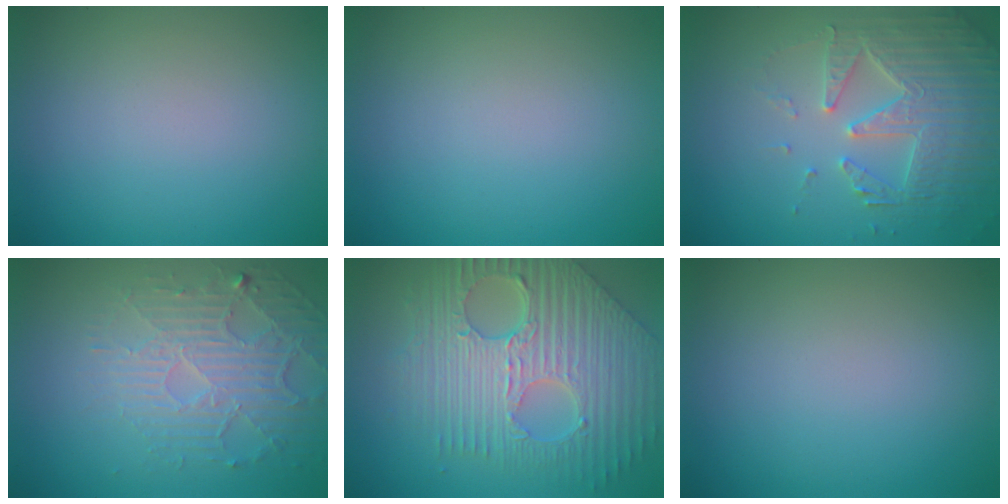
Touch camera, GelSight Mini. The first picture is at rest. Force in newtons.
{"total": 0.0}
{"total": 4.7, "press": 4.5, "slide": 1.2}
{"total": 4.8, "press": 3.4, "slide": 3.4}
{"total": 10.2, "press": 7.0, "slide": 7.4}
{"total": 0.0}